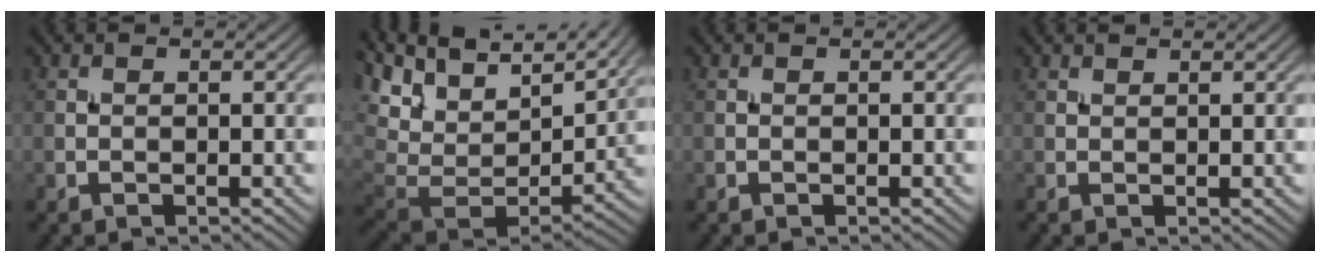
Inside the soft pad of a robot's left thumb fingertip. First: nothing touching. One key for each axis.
{"total": 13.1, "fx": 6.6, "fy": 7.1, "fz": 8.8, "tx": -0.218, "ty": 0.012, "tz": 0.121}
{"total": 0.0}
{"total": 0.6, "fx": 0.6, "fy": 0.1, "fz": 0.1, "tx": -0.004, "ty": 0.001, "tz": 0.014}